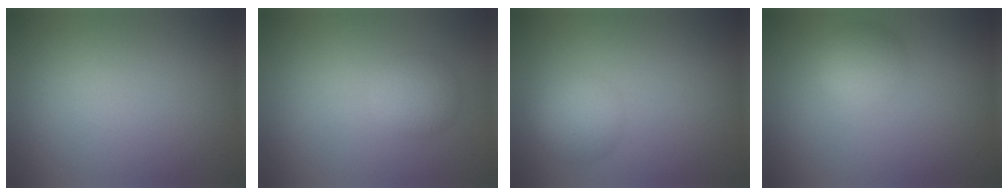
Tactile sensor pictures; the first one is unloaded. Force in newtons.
{"total": 2.6, "press": 2.6, "slide": 0.1}
{"total": 2.8, "press": 2.8, "slide": 0.1}
{"total": 2.7, "press": 2.7, "slide": 0.2}